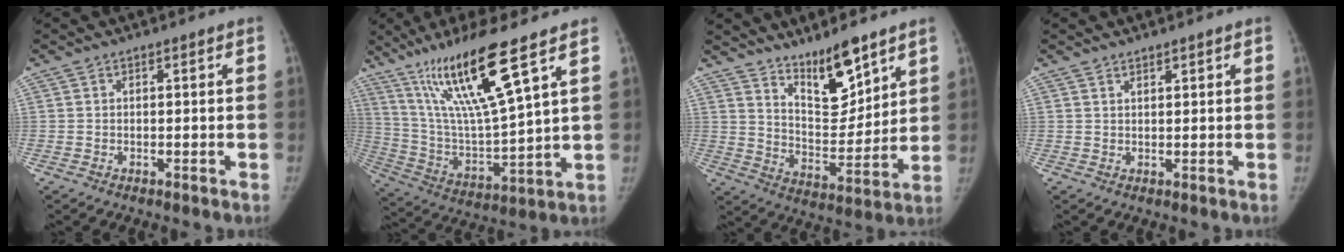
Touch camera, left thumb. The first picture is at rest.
{"total": 19.5, "force": [11.3, 1.8, 15.7], "torque": [-0.288, -0.056, 0.215]}
{"total": 11.8, "force": [8.8, 3.8, 6.9], "torque": [-0.084, -0.076, 0.163]}
{"total": 1.1, "force": [1.0, 0.3, 0.4], "torque": [-0.001, -0.007, 0.018]}